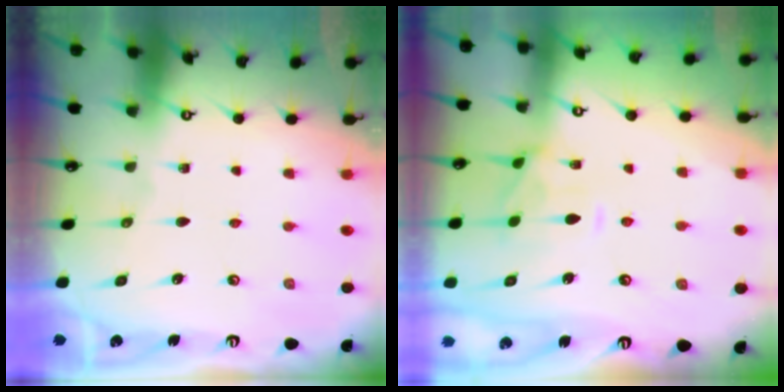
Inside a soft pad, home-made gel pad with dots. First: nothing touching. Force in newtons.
{"total": 2.5, "press": 2.3, "slide": 1.1}